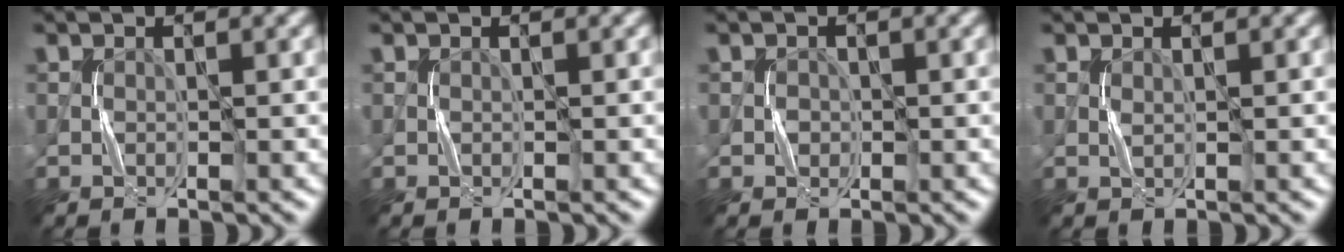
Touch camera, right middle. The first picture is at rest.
{"total": 0.0}
{"total": 0.8, "force": [0.0, 0.8, -0.1], "torque": [0.006, -0.003, 0.000]}
{"total": 0.0}